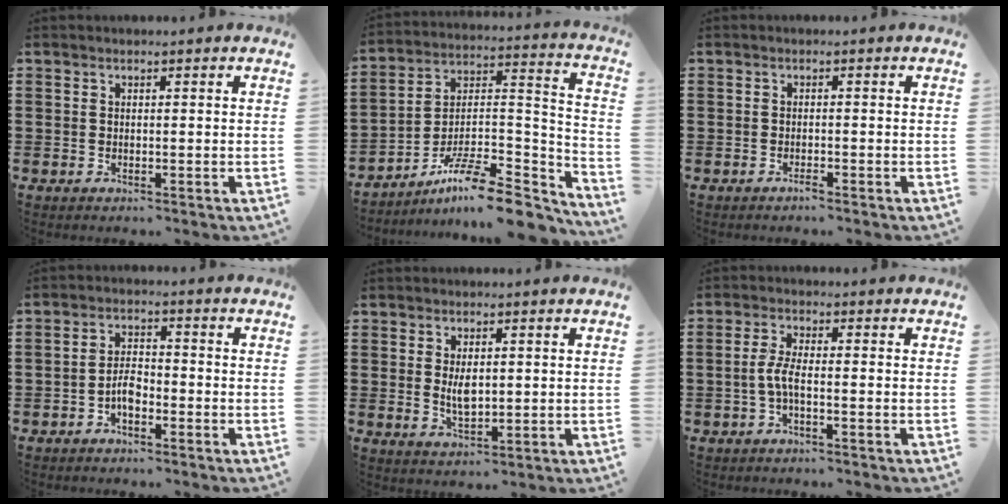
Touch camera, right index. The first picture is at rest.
{"total": 12.2, "force": [-9.6, 2.2, 7.1], "torque": [-0.120, 0.017, -0.181]}
{"total": 1.0, "force": [-0.9, -0.1, 0.5], "torque": [-0.013, -0.007, -0.015]}
{"total": 3.6, "force": [-1.6, 1.8, 2.7], "torque": [-0.057, 0.003, -0.033]}
{"total": 3.6, "force": [0.5, 1.7, 3.2], "torque": [-0.057, -0.001, 0.007]}
{"total": 3.5, "force": [-1.1, 0.6, 3.2], "torque": [-0.088, -0.009, -0.031]}